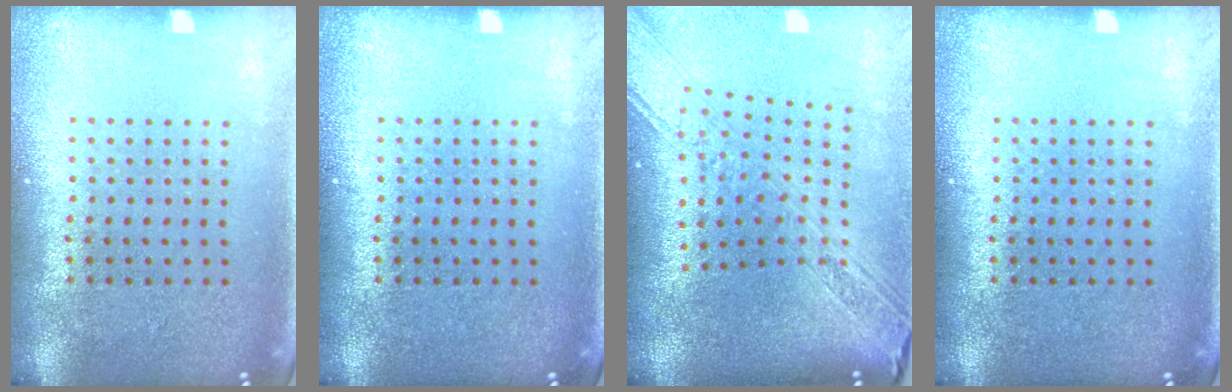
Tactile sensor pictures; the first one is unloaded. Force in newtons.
{"total": 0.0}
{"total": 3.3, "press": 2.4, "slide": 2.2}
{"total": 0.0}